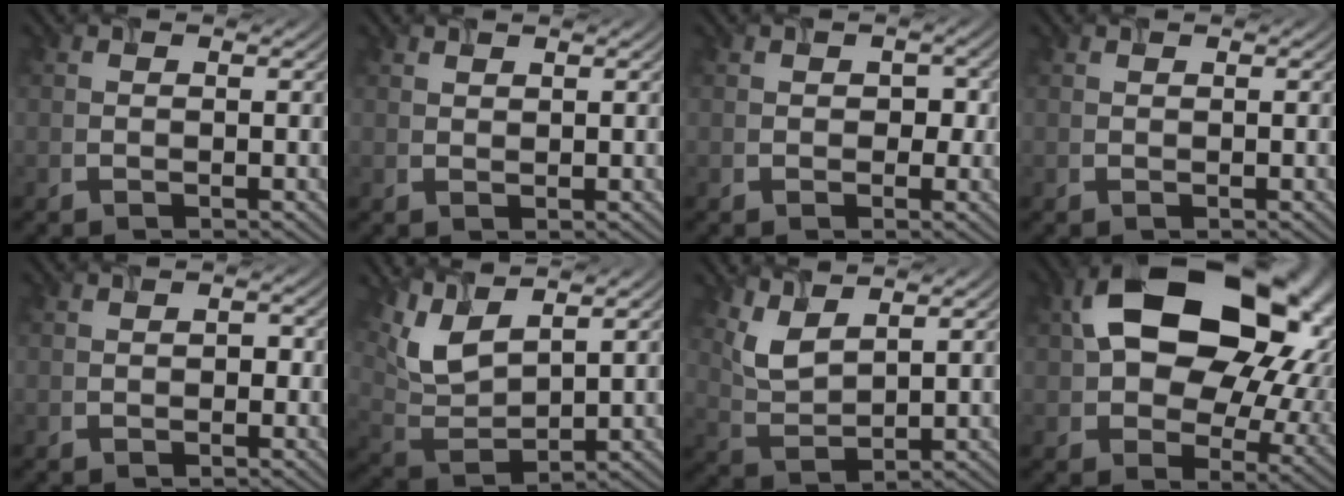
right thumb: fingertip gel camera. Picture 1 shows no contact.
{"total": 0.8, "force": [0.8, 0.2, 0.2], "torque": [-0.010, -0.002, 0.019]}
{"total": 1.4, "force": [0.0, 1.2, 0.8], "torque": [-0.013, -0.005, 0.003]}
{"total": 0.0}
{"total": 0.9, "force": [0.0, 0.7, 0.5], "torque": [-0.008, 0.000, 0.001]}
{"total": 7.6, "force": [4.6, 2.9, 5.3], "torque": [-0.130, -0.001, 0.100]}
{"total": 5.2, "force": [3.6, 1.8, 3.3], "torque": [-0.089, -0.005, 0.079]}
{"total": 19.7, "force": [5.9, 13.1, 13.4], "torque": [-0.213, -0.006, 0.124]}